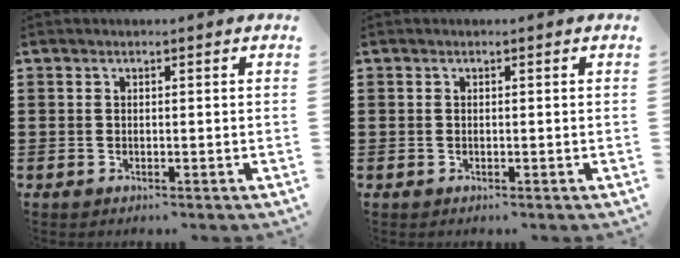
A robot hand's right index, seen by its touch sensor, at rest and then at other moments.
{"total": 0.0}